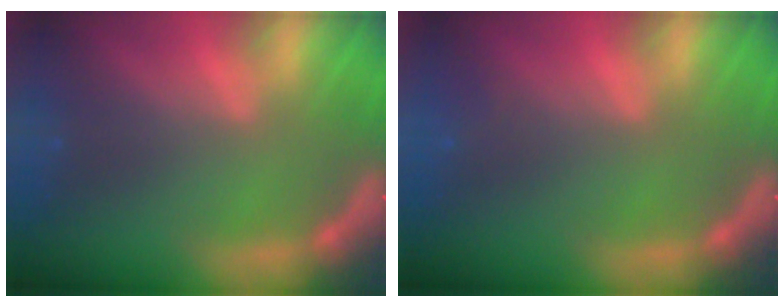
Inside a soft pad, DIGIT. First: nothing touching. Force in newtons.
{"total": 0.9}